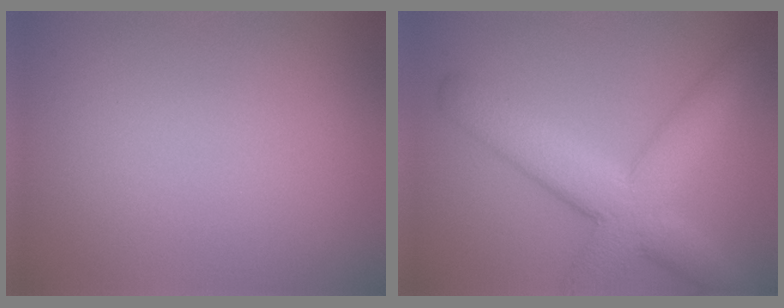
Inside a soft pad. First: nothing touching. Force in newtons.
{"total": 7.4, "press": 7.4, "slide": 0.7}